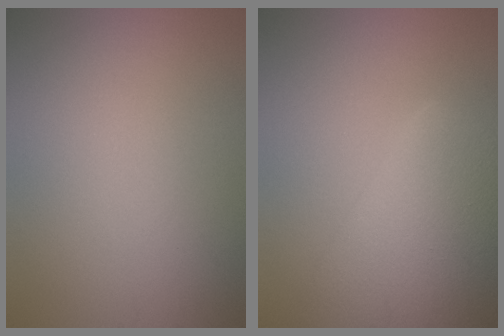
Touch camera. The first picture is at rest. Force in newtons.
{"total": 10.6, "press": 10.6, "slide": 0.4}